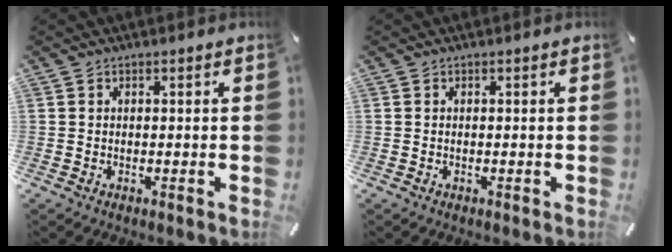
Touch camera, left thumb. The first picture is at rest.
{"total": 0.0}